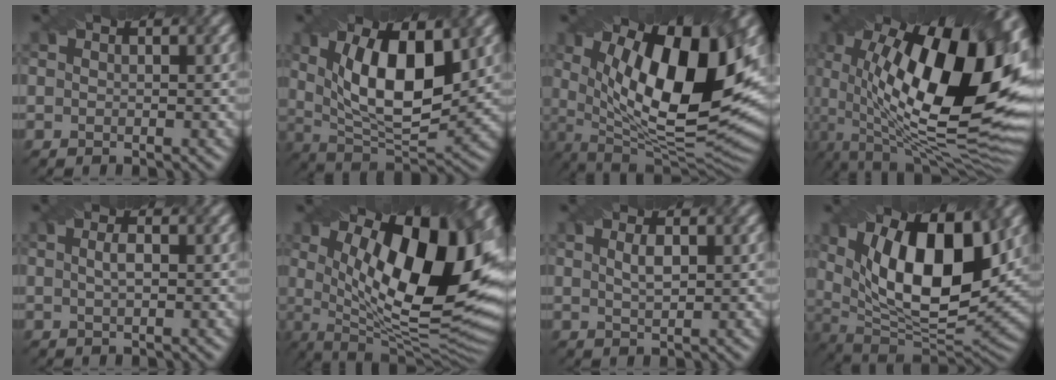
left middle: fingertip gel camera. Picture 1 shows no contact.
{"total": 10.9, "force": [2.5, 4.6, 9.5], "torque": [-0.153, -0.004, 0.040]}
{"total": 15.1, "force": [3.6, 5.8, 13.5], "torque": [-0.204, -0.010, 0.057]}
{"total": 19.2, "force": [3.0, 7.9, 17.2], "torque": [-0.246, 0.009, 0.050]}
{"total": 1.2, "force": [-0.1, 0.3, 1.2], "torque": [-0.024, 0.005, 0.000]}
{"total": 16.3, "force": [3.4, 6.5, 14.5], "torque": [-0.196, -0.009, 0.058]}
{"total": 1.5, "force": [0.3, 0.5, 1.4], "torque": [-0.026, 0.001, 0.010]}
{"total": 14.2, "force": [3.8, 6.2, 12.2], "torque": [-0.182, -0.002, 0.059]}